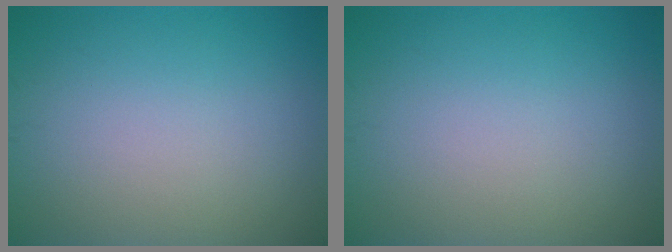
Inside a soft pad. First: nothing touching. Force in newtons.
{"total": 0.0}